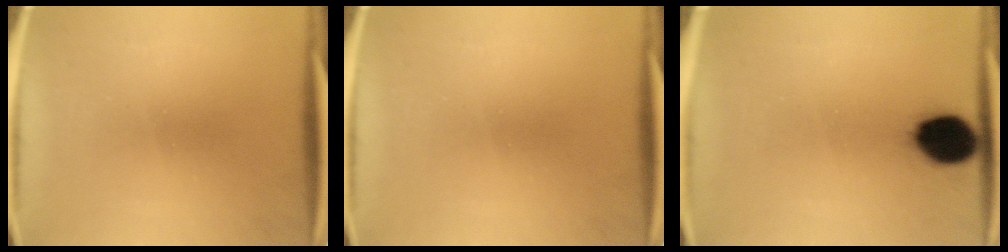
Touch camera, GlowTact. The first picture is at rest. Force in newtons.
{"total": 0.0}
{"total": 11.2}